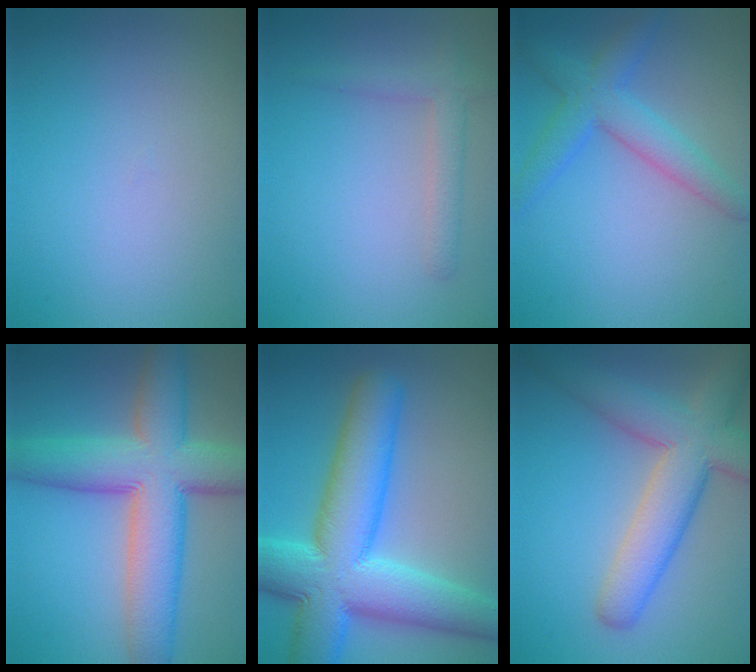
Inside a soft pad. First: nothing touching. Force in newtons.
{"total": 2.2, "press": 2.2, "slide": 0.1}
{"total": 2.9, "press": 2.9, "slide": 0.2}
{"total": 10.4, "press": 10.4, "slide": 0.5}
{"total": 12.1, "press": 12.1, "slide": 0.3}
{"total": 7.8, "press": 7.8, "slide": 0.4}